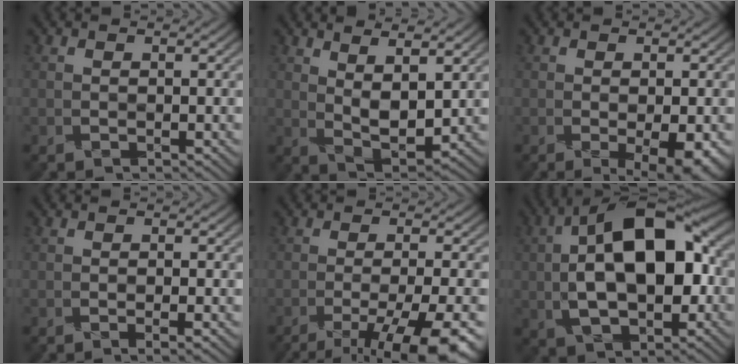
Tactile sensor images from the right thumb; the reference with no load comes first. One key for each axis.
{"total": 6.2, "fx": 2.6, "fy": 2.0, "fz": 5.3, "tx": -0.106, "ty": -0.004, "tz": 0.047}
{"total": 4.5, "fx": -1.4, "fy": 1.4, "fz": 4.0, "tx": -0.058, "ty": -0.003, "tz": -0.017}
{"total": 1.1, "fx": -0.7, "fy": 0.0, "fz": 0.9, "tx": -0.015, "ty": 0.003, "tz": -0.014}
{"total": 11.2, "fx": -6.1, "fy": 2.5, "fz": 9.1, "tx": -0.113, "ty": -0.002, "tz": -0.093}
{"total": 17.5, "fx": 0.4, "fy": 9.5, "fz": 14.7, "tx": -0.244, "ty": 0.016, "tz": -0.009}